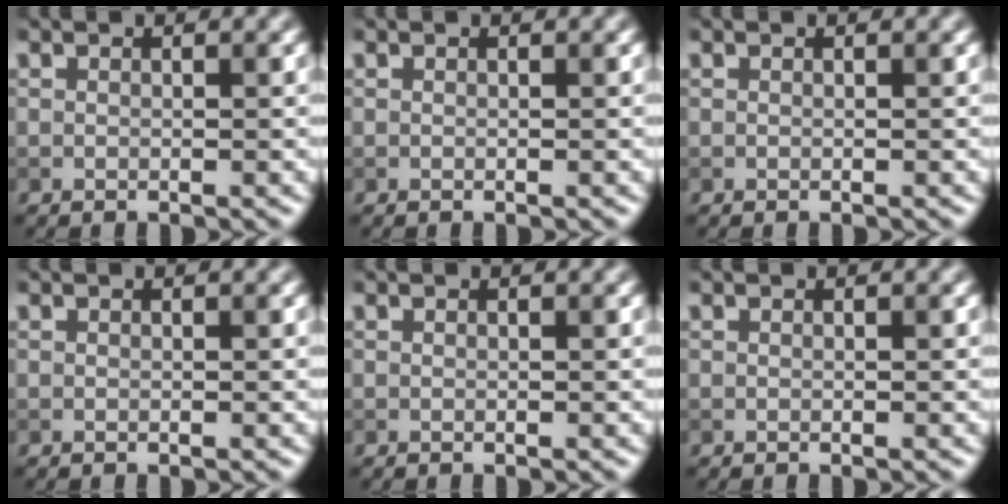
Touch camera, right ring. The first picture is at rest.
{"total": 0.0}
{"total": 0.0}
{"total": 0.0}
{"total": 0.0}
{"total": 0.0}